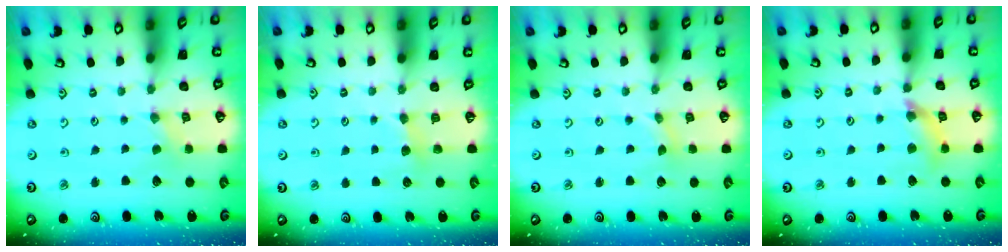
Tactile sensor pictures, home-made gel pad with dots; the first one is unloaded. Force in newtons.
{"total": 4.8, "press": 4.7, "slide": 0.6}
{"total": 0.7, "press": 0.7, "slide": 0.1}
{"total": 8.9, "press": 8.9, "slide": 1.0}